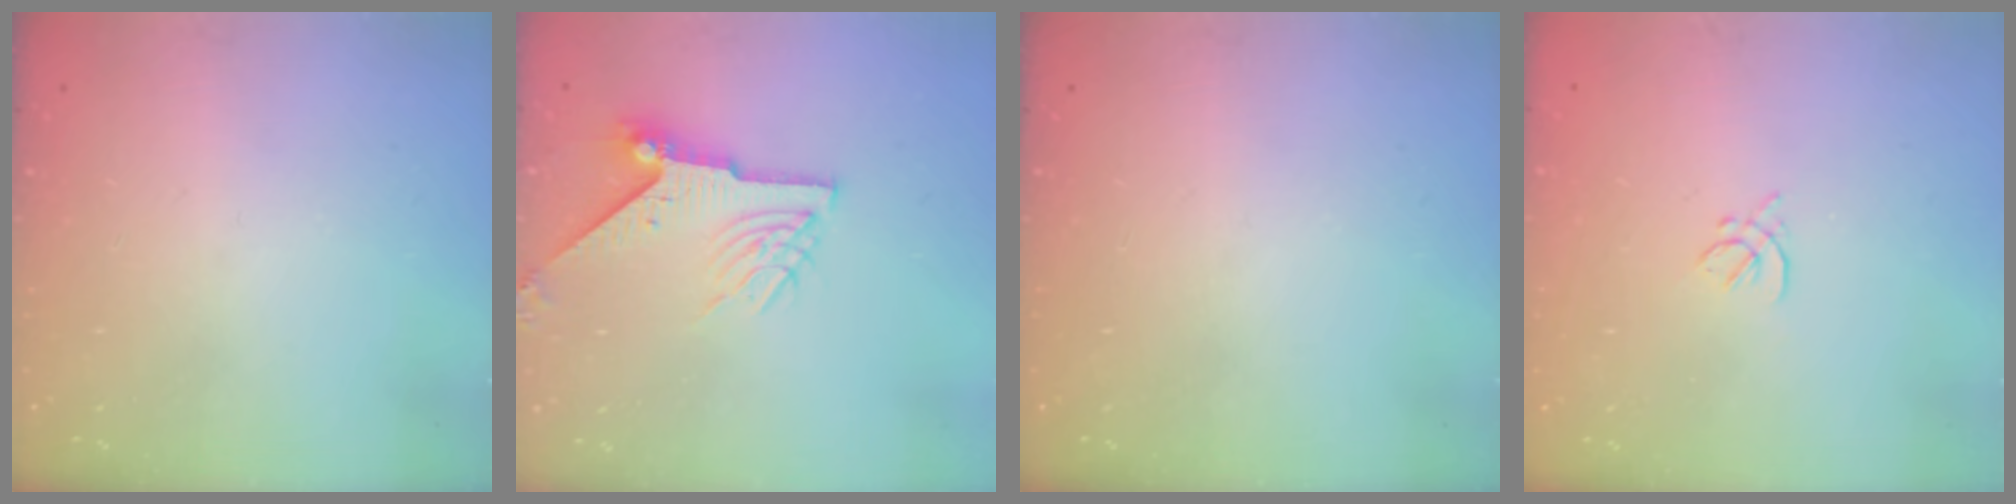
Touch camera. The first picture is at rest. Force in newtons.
{"total": 8.4, "press": 8.4, "slide": 0.6}
{"total": 0.0}
{"total": 2.1, "press": 2.0, "slide": 0.7}